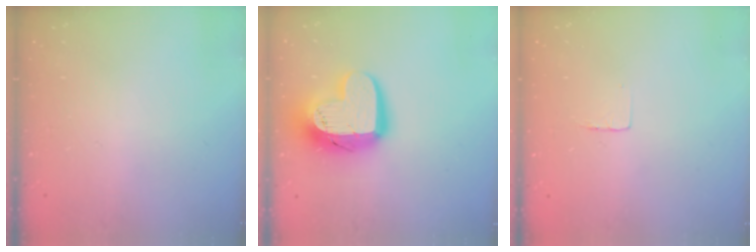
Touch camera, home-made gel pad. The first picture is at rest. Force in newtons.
{"total": 18.0, "press": 17.9, "slide": 1.2}
{"total": 3.0, "press": 3.0, "slide": 0.1}